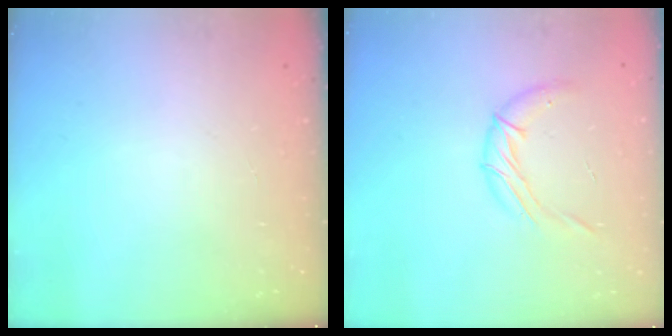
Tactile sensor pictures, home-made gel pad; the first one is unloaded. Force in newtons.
{"total": 9.5, "press": 9.5, "slide": 0.7}